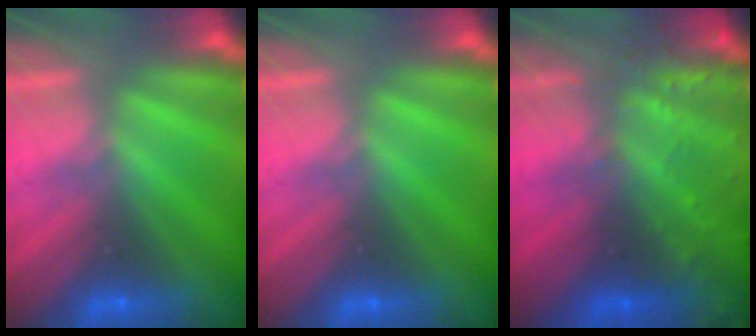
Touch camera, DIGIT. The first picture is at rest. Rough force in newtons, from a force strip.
{"total": 0.0}
{"total": 6.6}